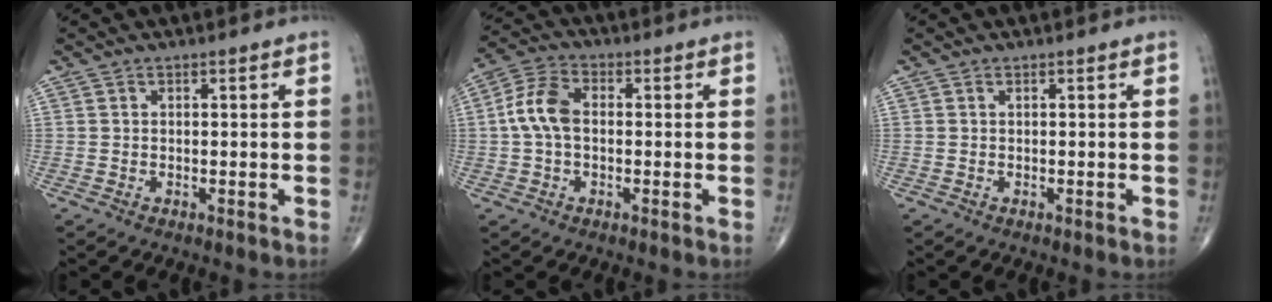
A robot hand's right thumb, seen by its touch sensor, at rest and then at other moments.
{"total": 7.6, "force": [0.0, 4.7, 6.0], "torque": [-0.125, 0.023, -0.009]}
{"total": 0.0}